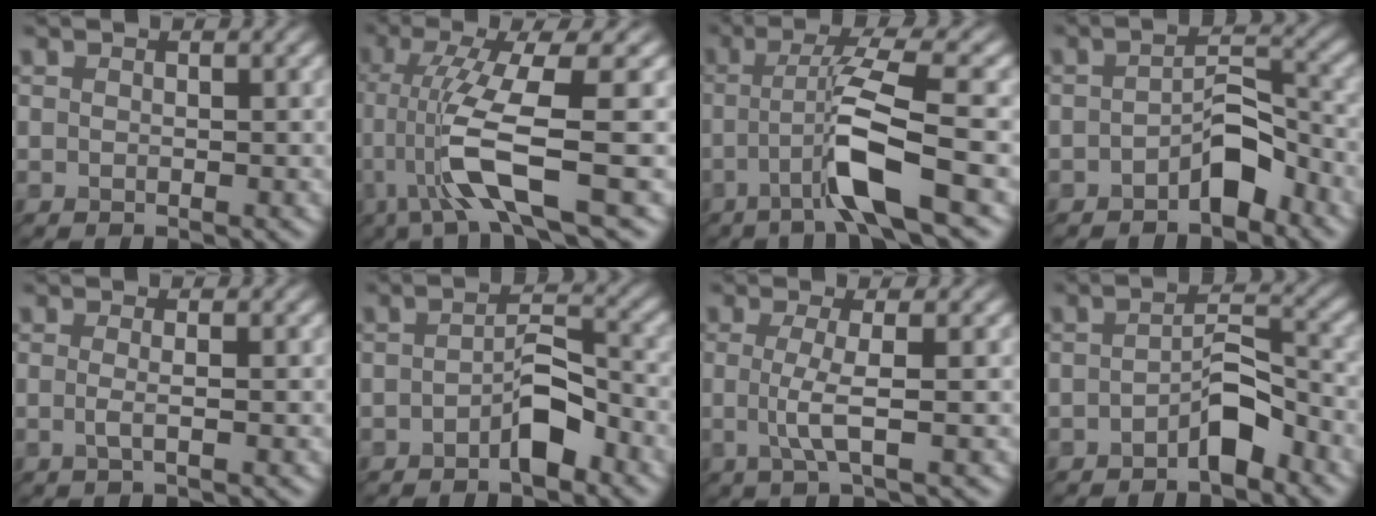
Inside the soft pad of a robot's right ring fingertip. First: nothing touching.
{"total": 7.8, "force": [-1.6, 0.7, 7.6], "torque": [-0.152, 0.008, -0.017]}
{"total": 5.7, "force": [-2.4, -0.3, 5.2], "torque": [-0.111, 0.019, -0.035]}
{"total": 3.0, "force": [-2.5, 0.5, 1.7], "torque": [-0.034, 0.020, -0.035]}
{"total": 0.6, "force": [-0.2, -0.2, 0.6], "torque": [-0.018, 0.001, 0.003]}
{"total": 2.8, "force": [-2.1, 0.3, 1.9], "torque": [-0.040, 0.017, -0.028]}
{"total": 2.1, "force": [-0.1, -0.1, 2.1], "torque": [-0.053, 0.000, 0.007]}
{"total": 2.8, "force": [-2.3, 0.1, 1.6], "torque": [-0.037, 0.018, -0.033]}